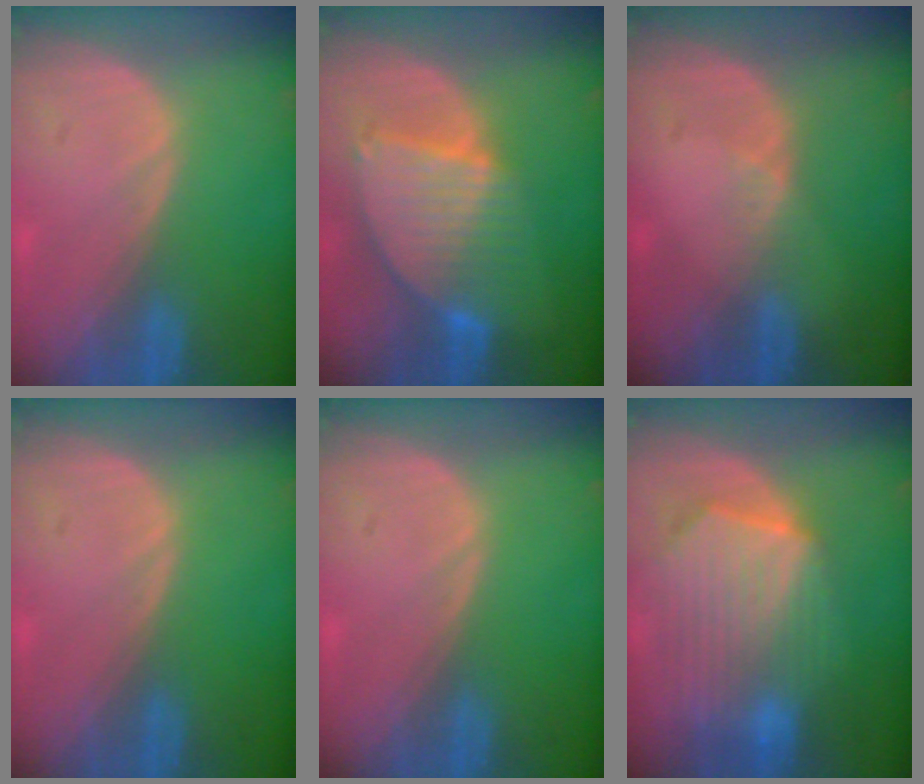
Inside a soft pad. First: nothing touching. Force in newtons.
{"total": 8.7, "press": 7.6, "slide": 4.2}
{"total": 1.8, "press": 1.2, "slide": 1.3}
{"total": 0.0}
{"total": 0.0}
{"total": 10.4, "press": 9.1, "slide": 5.1}